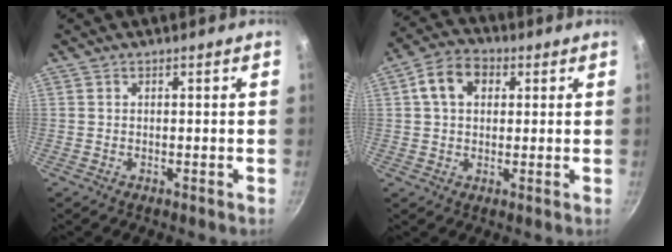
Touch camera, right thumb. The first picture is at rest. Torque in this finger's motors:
{"motor_torque": [0.22, 2.22, 0.61, -0.21, 0.06]}